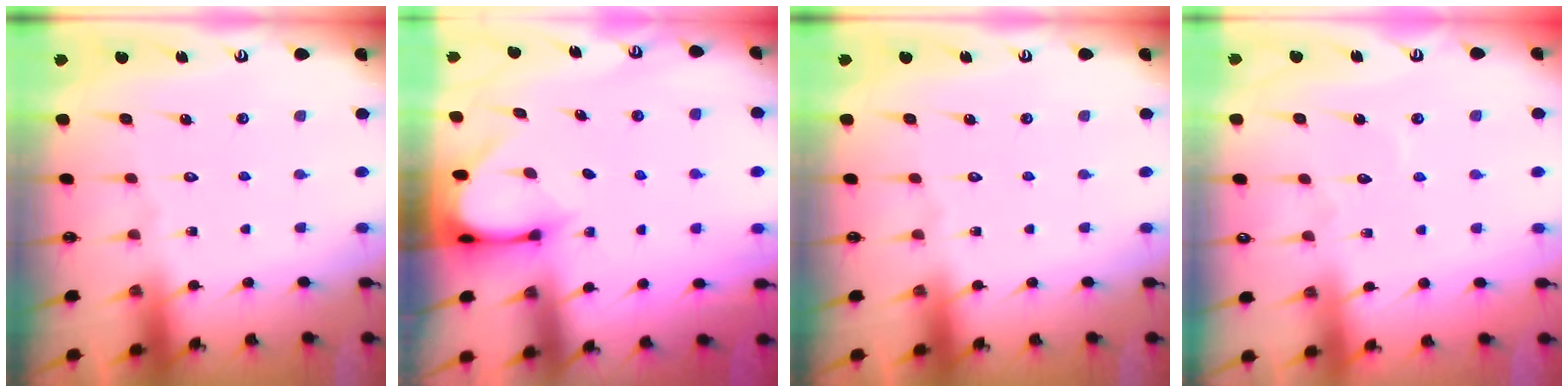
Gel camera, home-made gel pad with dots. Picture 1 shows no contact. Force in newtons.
{"total": 3.0, "press": 3.0, "slide": 0.4}
{"total": 0.0}
{"total": 2.5, "press": 2.4, "slide": 0.3}